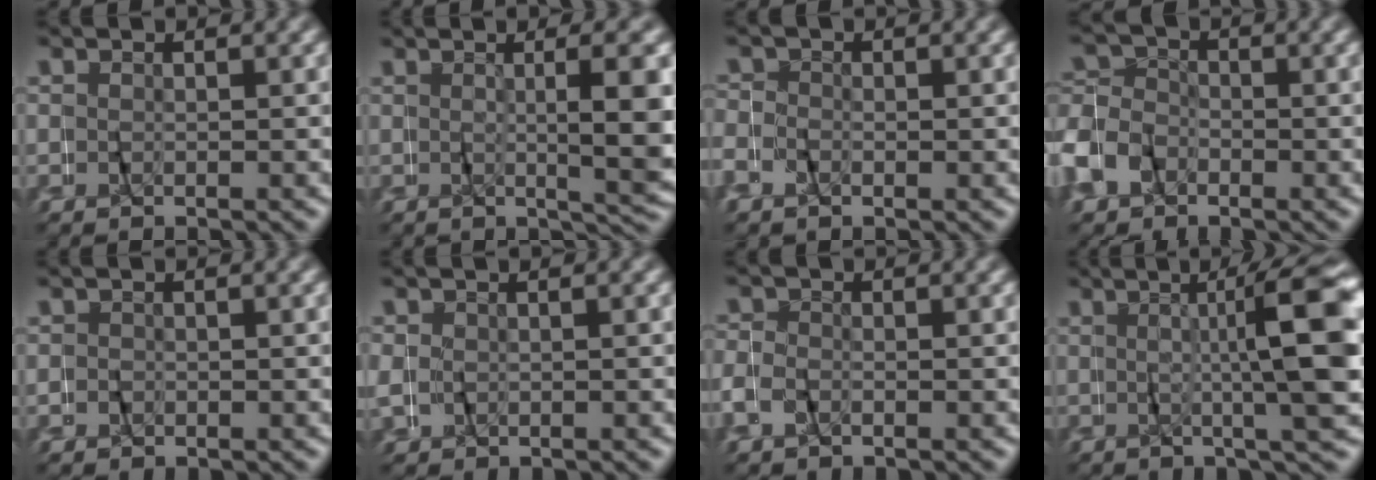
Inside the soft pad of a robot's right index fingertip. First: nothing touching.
{"total": 4.7, "force": [-0.2, -0.2, 4.7], "torque": [-0.052, 0.007, 0.001]}
{"total": 1.0, "force": [-0.1, 1.0, 0.2], "torque": [-0.012, 0.004, -0.007]}
{"total": 5.1, "force": [-0.7, 4.9, 1.2], "torque": [-0.044, -0.002, -0.021]}
{"total": 1.3, "force": [0.3, 1.2, 0.3], "torque": [-0.014, 0.002, 0.003]}
{"total": 0.8, "force": [0.4, 0.7, 0.2], "torque": [-0.016, 0.006, 0.008]}
{"total": 1.3, "force": [-0.5, 1.1, 0.1], "torque": [-0.019, 0.004, -0.012]}
{"total": 8.1, "force": [0.1, 0.0, 8.1], "torque": [-0.088, 0.026, 0.004]}